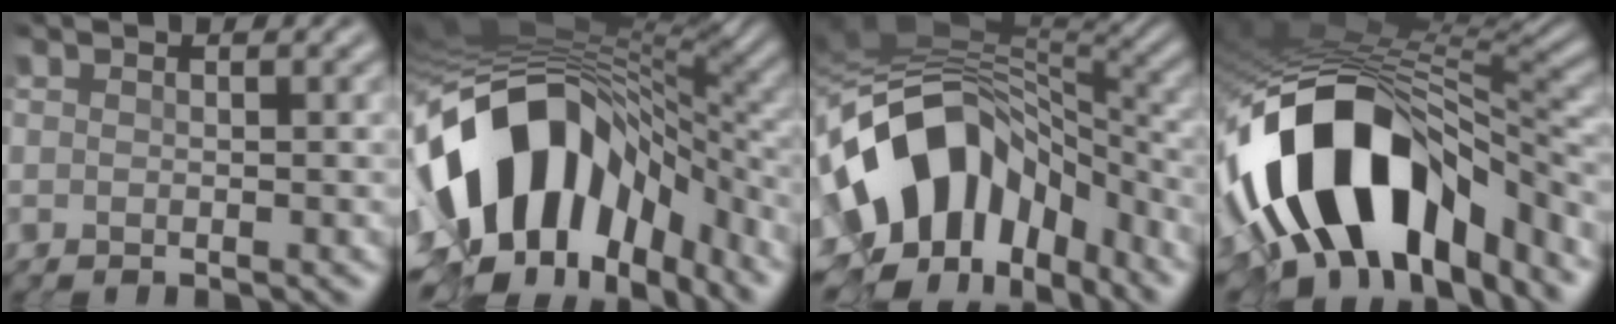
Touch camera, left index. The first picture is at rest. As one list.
[{"total": 16.8, "force": [-3.4, 10.4, 12.7], "torque": [-0.241, -0.004, -0.049]}, {"total": 14.6, "force": [-3.0, 9.8, 10.4], "torque": [-0.197, -0.004, -0.045]}, {"total": 14.6, "force": [-5.2, 7.6, 11.3], "torque": [-0.186, 0.020, -0.094]}]